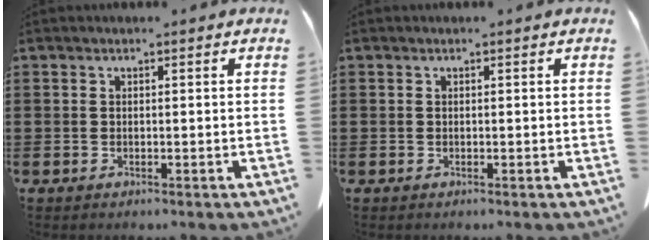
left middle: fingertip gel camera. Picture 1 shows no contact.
{"total": 0.0}